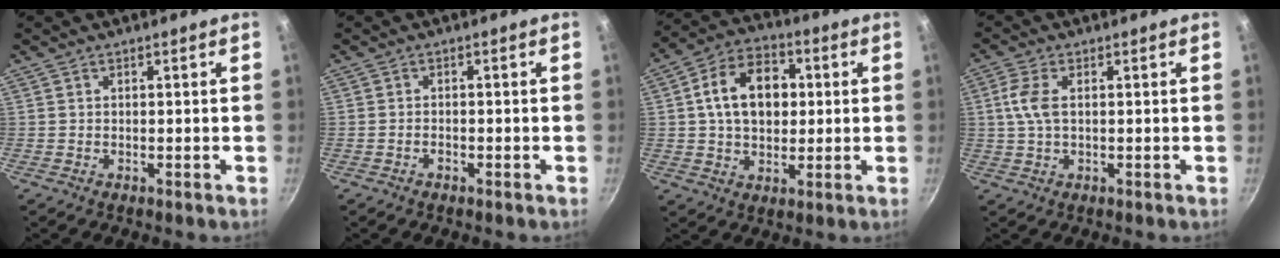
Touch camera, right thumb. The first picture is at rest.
{"total": 1.0, "force": [-0.7, 0.5, 0.5], "torque": [-0.013, 0.009, -0.013]}
{"total": 13.9, "force": [2.0, 9.8, 9.6], "torque": [-0.127, 0.019, 0.023]}
{"total": 5.0, "force": [0.6, 2.4, 4.3], "torque": [-0.100, 0.009, 0.009]}